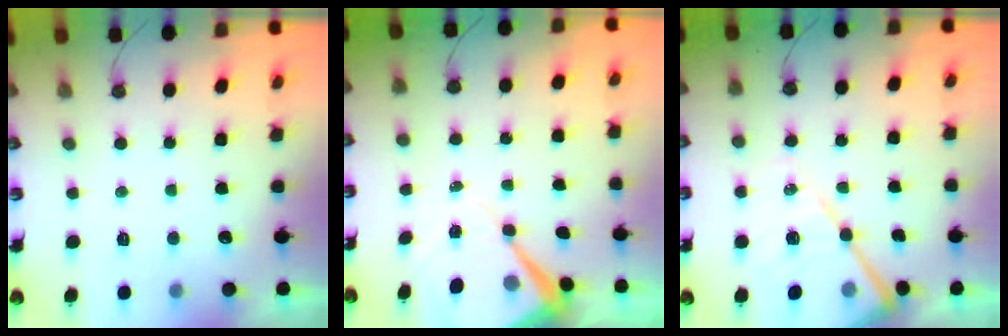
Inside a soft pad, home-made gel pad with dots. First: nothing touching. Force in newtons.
{"total": 9.4, "press": 9.4, "slide": 0.7}
{"total": 16.2, "press": 16.2, "slide": 1.8}